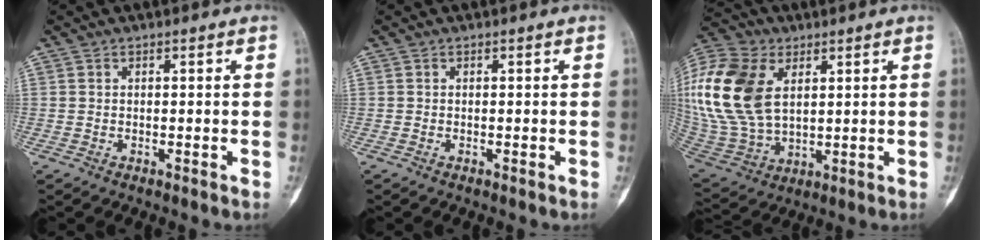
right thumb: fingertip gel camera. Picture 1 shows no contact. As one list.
[{"total": 0.0}, {"total": 23.8, "force": [6.1, 15.3, 17.2], "torque": [-0.389, -0.007, 0.122]}]